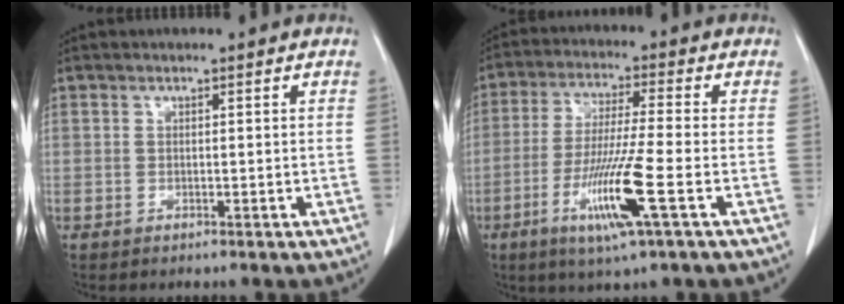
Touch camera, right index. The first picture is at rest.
{"total": 11.3, "force": [-4.2, -0.6, 10.4], "torque": [-0.205, -0.023, -0.082]}